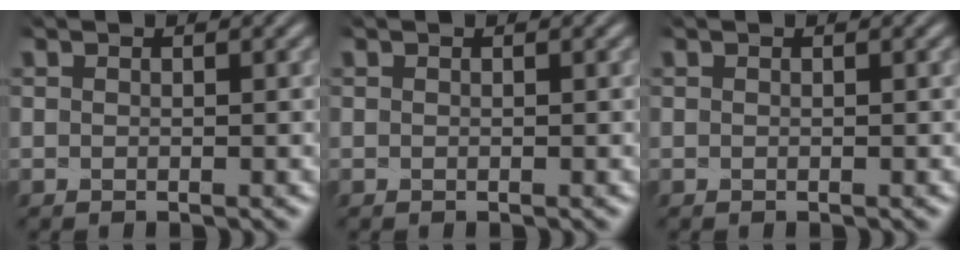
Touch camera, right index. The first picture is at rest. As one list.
[{"total": 0.0}, {"total": 0.0}]